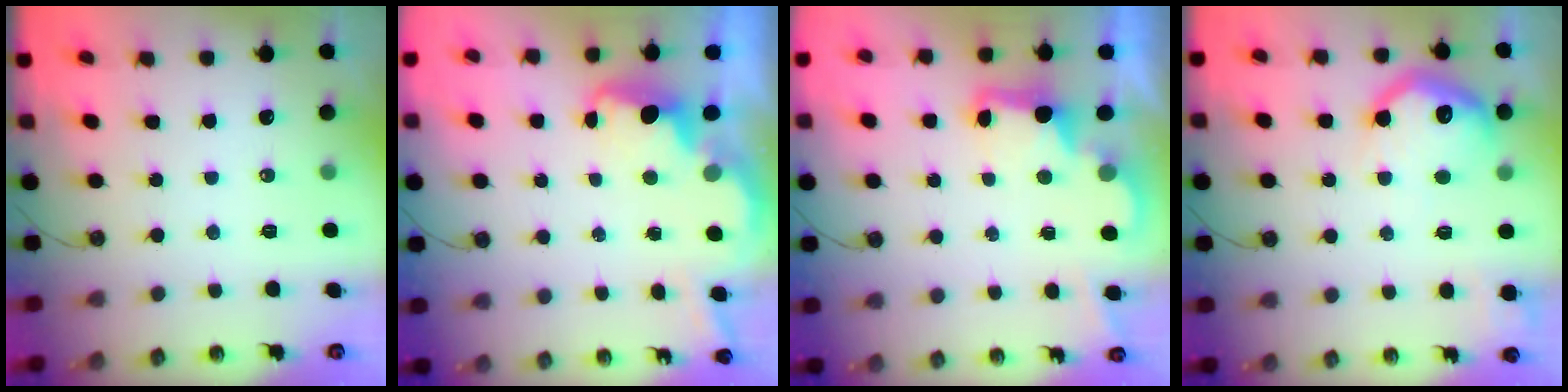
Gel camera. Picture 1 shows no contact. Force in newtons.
{"total": 3.9, "press": 3.8, "slide": 0.7}
{"total": 3.0, "press": 2.9, "slide": 0.6}
{"total": 15.2, "press": 15.2, "slide": 1.1}